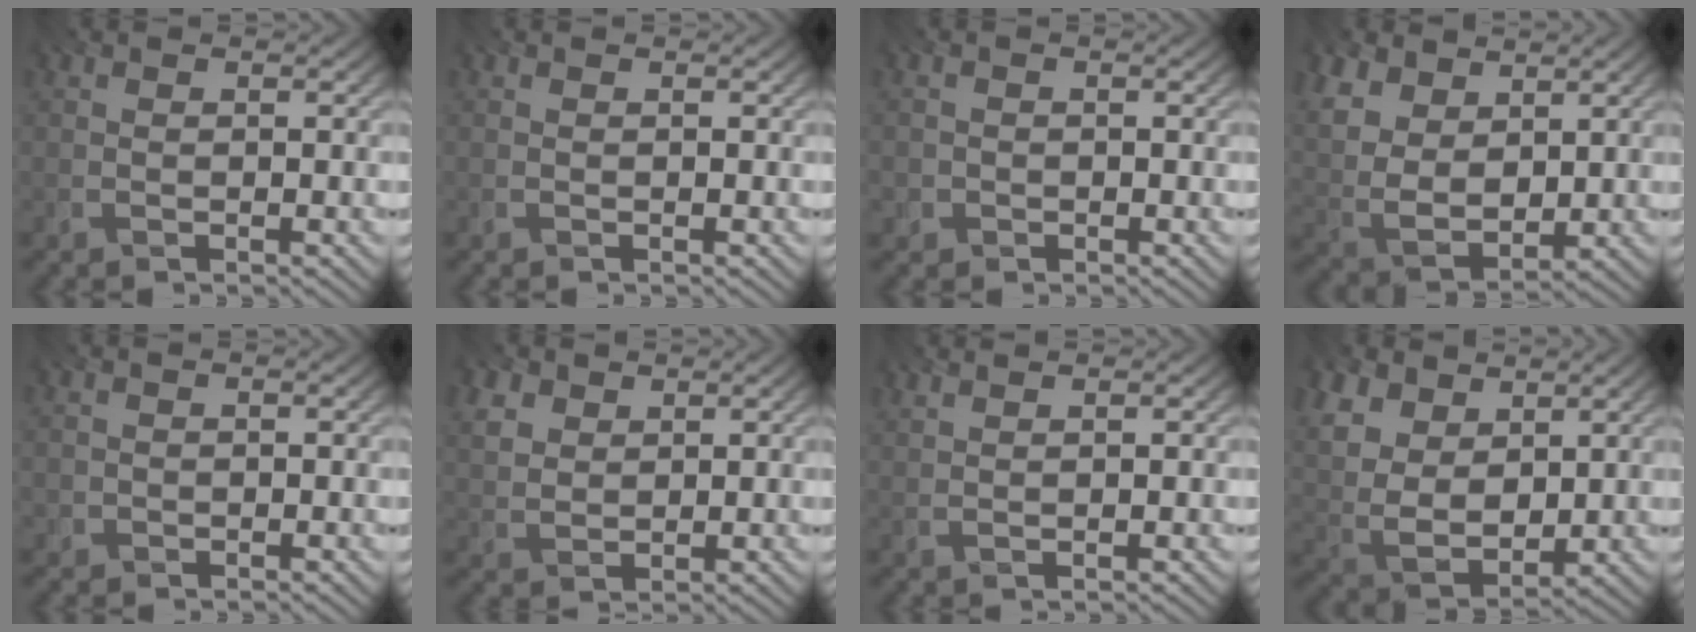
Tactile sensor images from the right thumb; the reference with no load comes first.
{"total": 0.0}
{"total": 1.2, "force": [-0.6, 0.9, -0.4], "torque": [0.007, -0.002, -0.017]}
{"total": 9.9, "force": [4.7, 6.2, 6.0], "torque": [-0.176, 0.011, 0.086]}
{"total": 0.7, "force": [-0.2, 0.6, -0.2], "torque": [0.005, 0.001, -0.006]}
{"total": 4.3, "force": [2.3, 3.0, 2.2], "torque": [-0.070, -0.002, 0.047]}
{"total": 2.2, "force": [1.7, 0.3, 1.4], "torque": [-0.012, 0.002, 0.012]}
{"total": 11.0, "force": [4.9, 7.1, 6.8], "torque": [-0.199, 0.014, 0.091]}